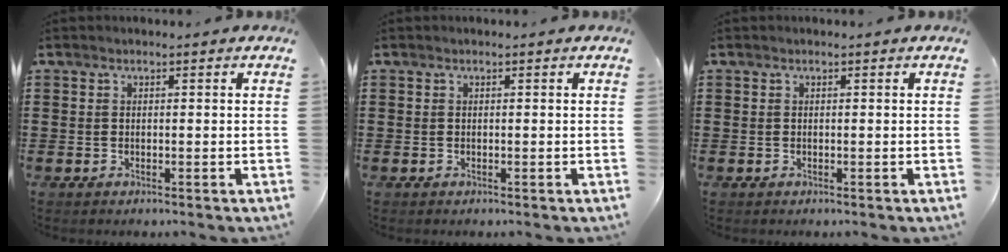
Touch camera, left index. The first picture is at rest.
{"total": 0.0}
{"total": 0.0}